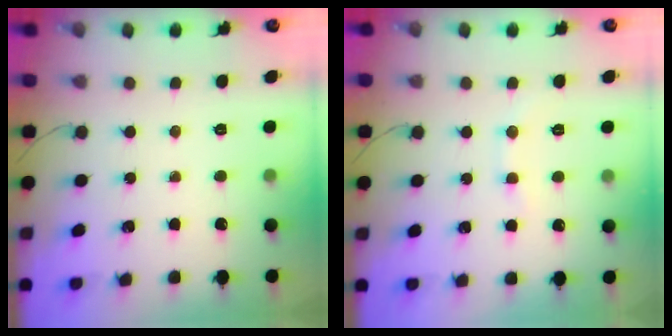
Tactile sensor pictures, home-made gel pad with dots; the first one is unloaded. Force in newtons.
{"total": 5.9, "press": 5.8, "slide": 1.2}